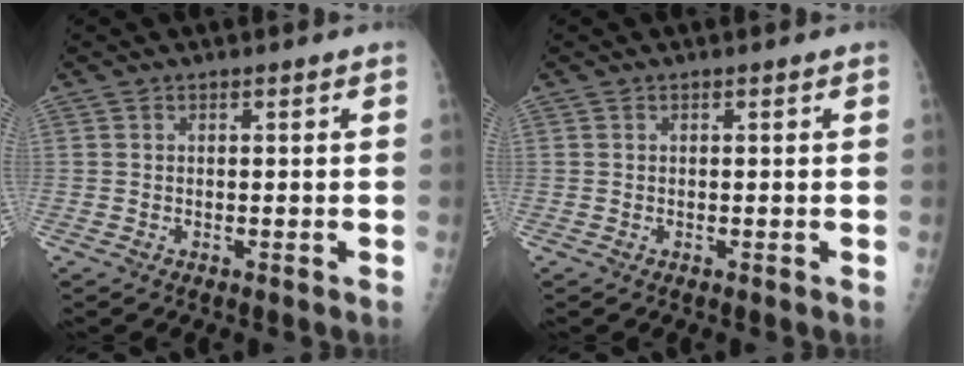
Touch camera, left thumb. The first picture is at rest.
{"total": 0.0}